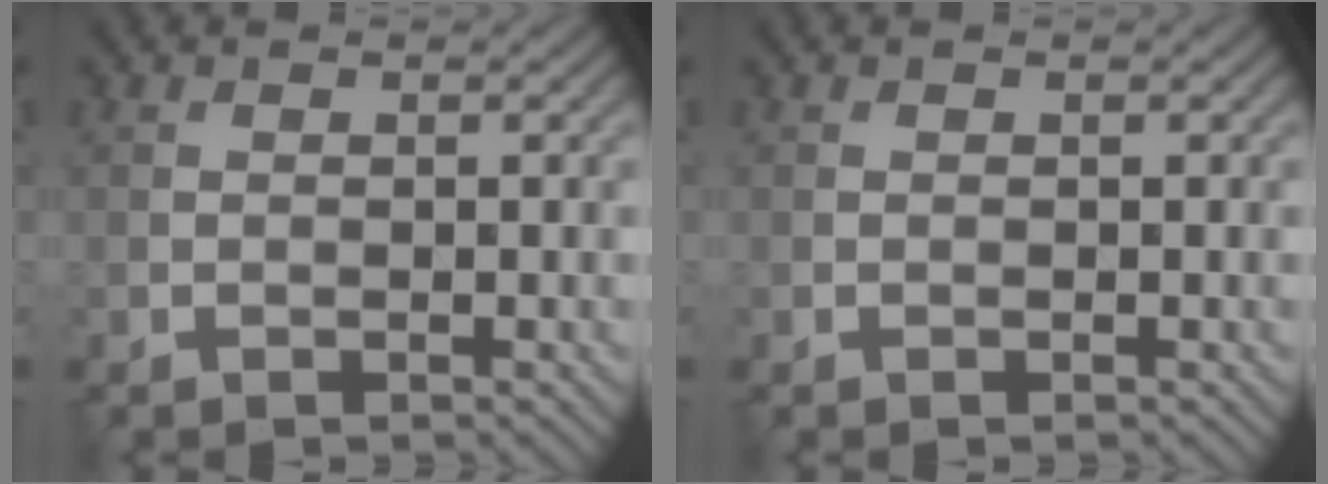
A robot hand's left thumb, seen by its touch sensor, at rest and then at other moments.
{"total": 0.0}